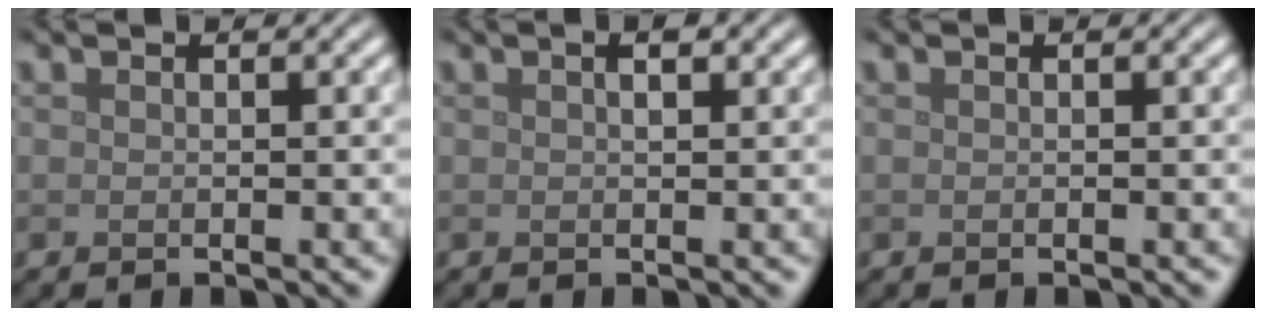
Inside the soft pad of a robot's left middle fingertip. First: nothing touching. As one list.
[{"total": 1.0, "force": [0.5, 0.3, 0.9], "torque": [-0.013, 0.001, 0.009]}, {"total": 0.0}]